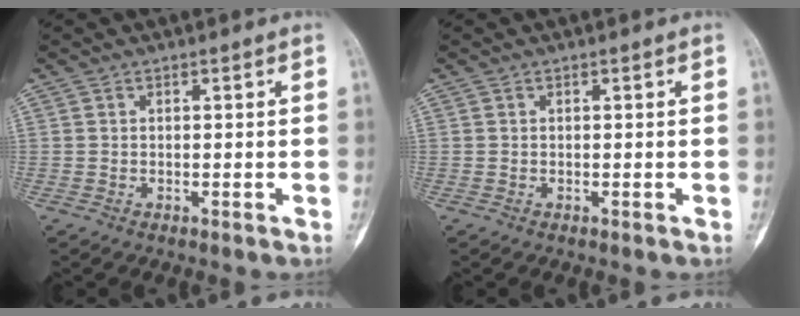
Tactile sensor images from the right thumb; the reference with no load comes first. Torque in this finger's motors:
{"motor_torque": [0.25, 0.25, 0.10, -0.11, 0.05]}